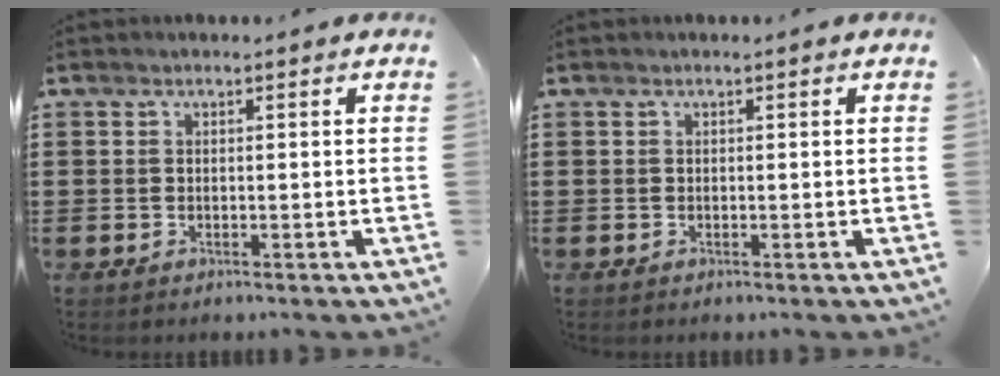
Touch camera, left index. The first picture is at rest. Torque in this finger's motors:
{"motor_torque": [0.29, 0.23, 0.03, 0.00]}